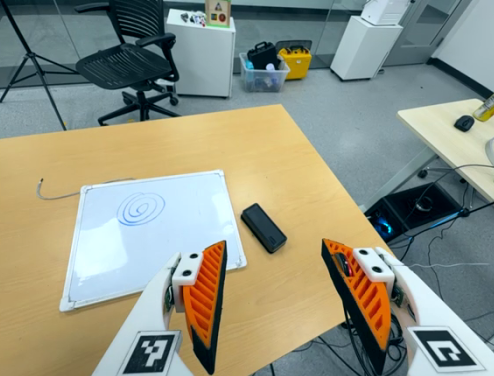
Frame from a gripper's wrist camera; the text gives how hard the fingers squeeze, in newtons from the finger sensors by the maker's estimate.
{"total": 0.0}